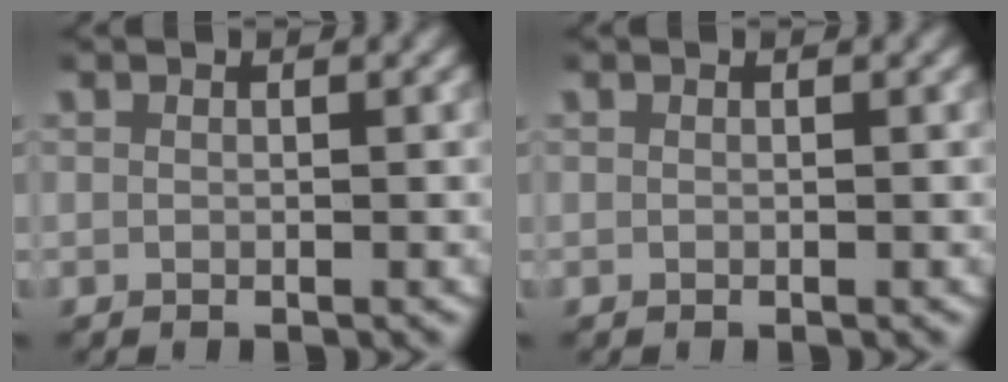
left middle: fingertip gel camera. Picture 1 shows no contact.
{"total": 0.0}